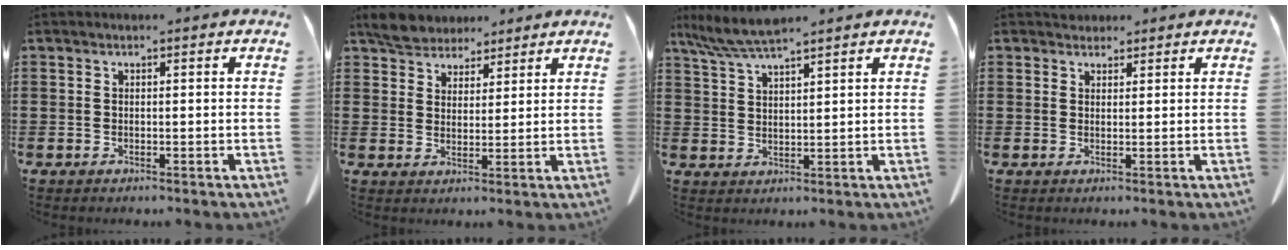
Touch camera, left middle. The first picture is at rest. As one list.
[{"total": 4.9, "force": [4.4, 2.0, 0.5], "torque": [-0.031, -0.003, 0.084]}, {"total": 5.7, "force": [4.8, 0.3, 3.2], "torque": [-0.073, -0.017, 0.087]}, {"total": 2.0, "force": [1.8, 0.8, 0.1], "torque": [-0.006, 0.004, 0.036]}]